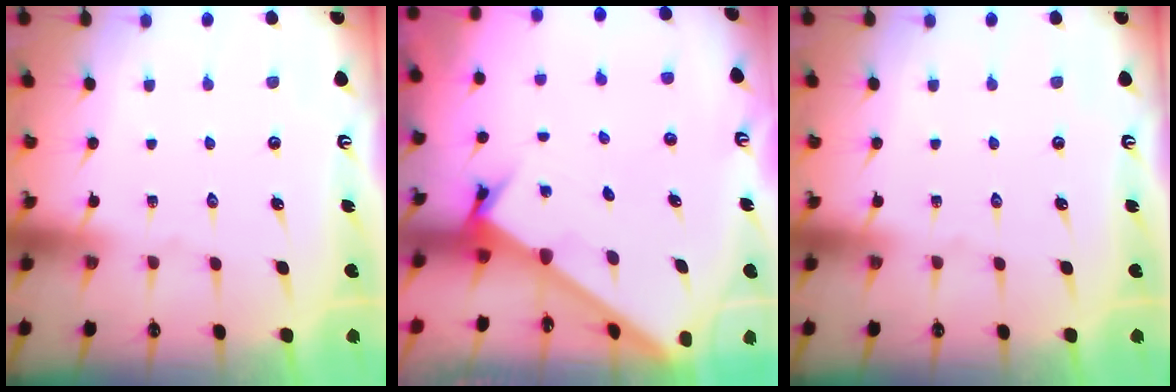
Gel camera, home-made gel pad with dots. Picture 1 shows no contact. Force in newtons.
{"total": 2.1, "press": 2.1, "slide": 0.2}
{"total": 0.0}